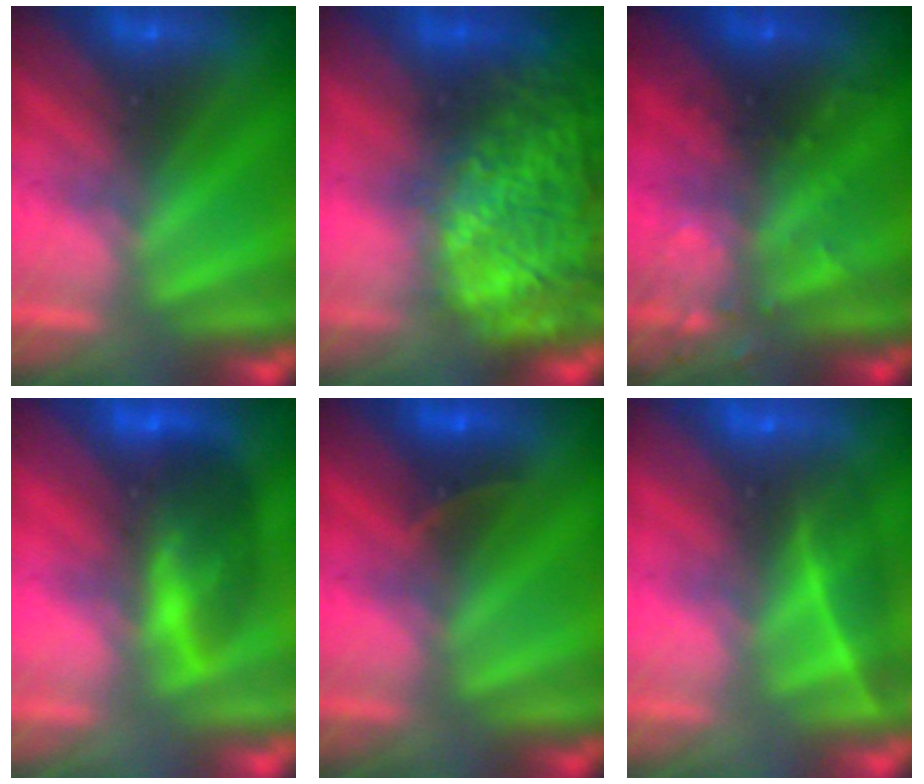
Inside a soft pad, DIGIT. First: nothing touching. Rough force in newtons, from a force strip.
{"total": 7.7}
{"total": 2.9}
{"total": 9.0}
{"total": 2.6}
{"total": 1.9}